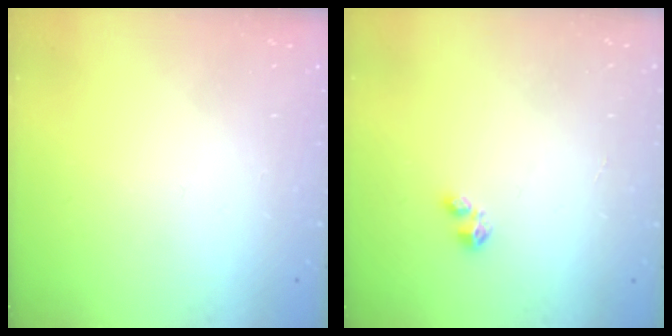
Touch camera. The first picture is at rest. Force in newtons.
{"total": 2.7, "press": 2.7, "slide": 0.4}